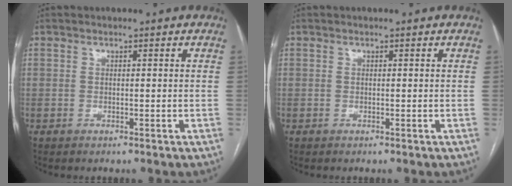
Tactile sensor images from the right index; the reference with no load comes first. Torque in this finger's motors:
{"motor_torque": [0.00, 0.00, 0.02, 0.00]}